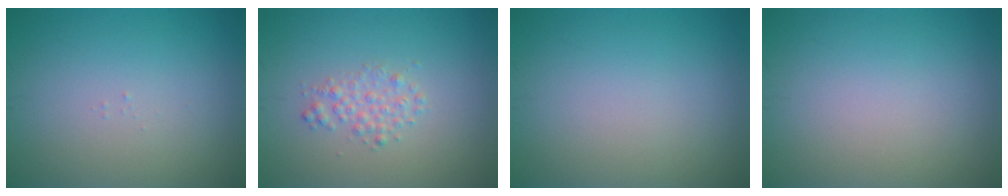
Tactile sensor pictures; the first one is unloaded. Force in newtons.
{"total": 1.7, "press": 1.7, "slide": 0.0}
{"total": 0.0}
{"total": 0.0}